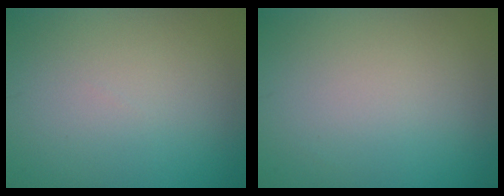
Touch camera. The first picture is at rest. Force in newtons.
{"total": 0.0}